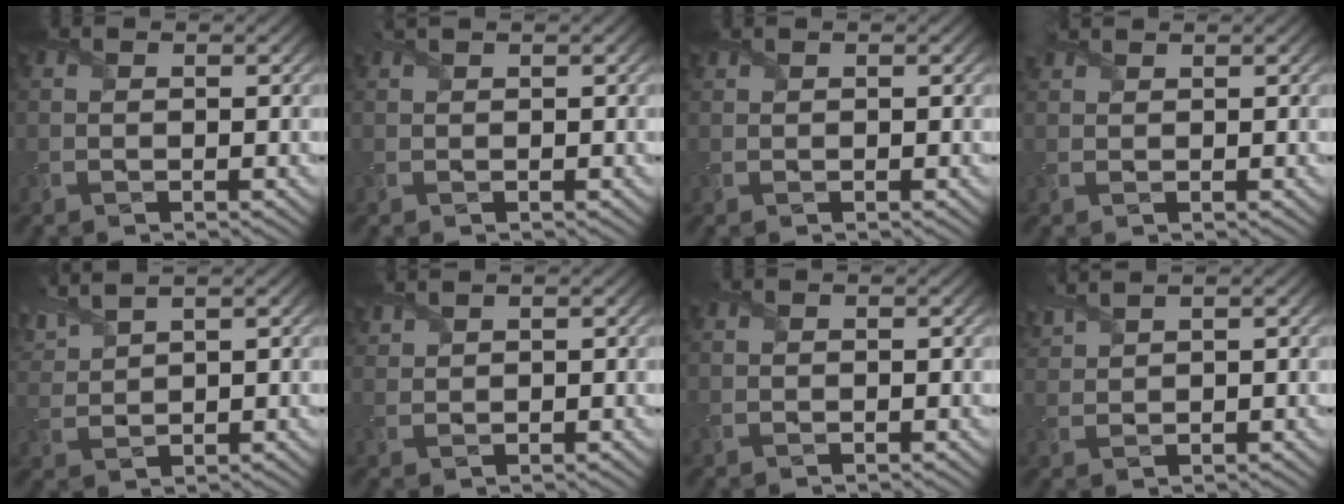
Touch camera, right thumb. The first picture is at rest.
{"total": 0.9, "force": [0.8, -0.3, 0.2], "torque": [-0.009, 0.005, 0.018]}
{"total": 0.6, "force": [0.6, -0.3, -0.2], "torque": [-0.001, 0.001, 0.011]}
{"total": 2.0, "force": [1.8, 0.2, 0.6], "torque": [-0.018, 0.012, 0.038]}
{"total": 4.6, "force": [3.8, 0.6, 2.5], "torque": [-0.076, 0.019, 0.078]}
{"total": 1.7, "force": [1.7, -0.1, 0.2], "torque": [-0.009, 0.004, 0.035]}
{"total": 0.0}
{"total": 3.1, "force": [2.9, 0.0, 1.0], "torque": [-0.036, 0.013, 0.057]}